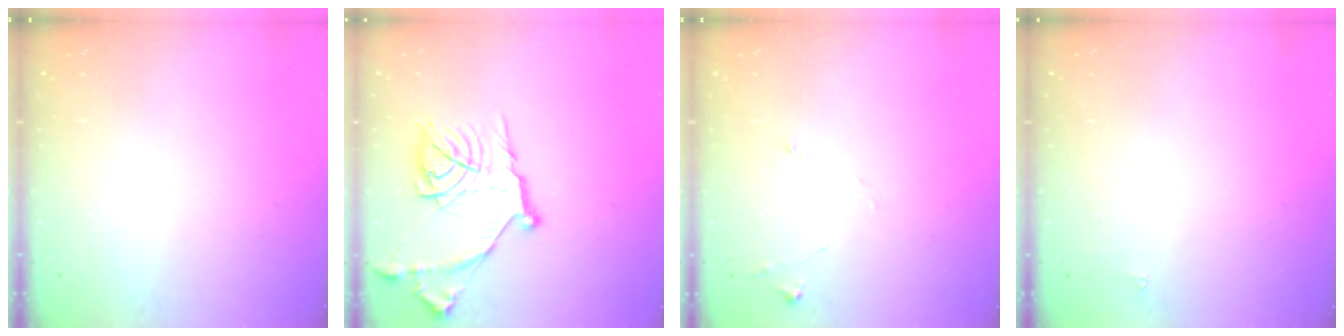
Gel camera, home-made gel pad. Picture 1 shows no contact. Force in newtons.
{"total": 17.5, "press": 17.4, "slide": 1.6}
{"total": 7.6, "press": 7.6, "slide": 0.6}
{"total": 1.8, "press": 1.7, "slide": 0.1}